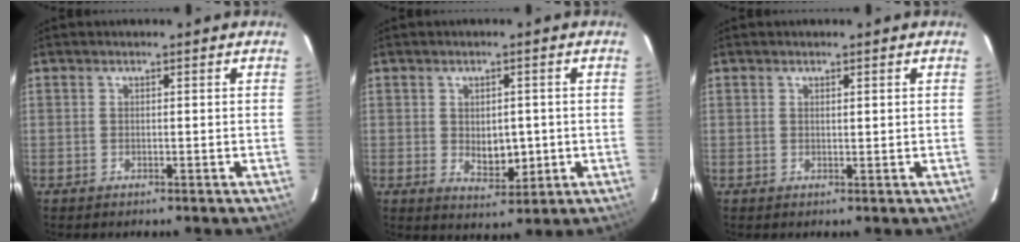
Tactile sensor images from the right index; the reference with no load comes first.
{"total": 5.0, "force": [-0.3, 3.0, 4.0], "torque": [-0.057, -0.005, 0.009]}
{"total": 0.6, "force": [0.3, 0.1, 0.5], "torque": [-0.010, -0.002, 0.006]}